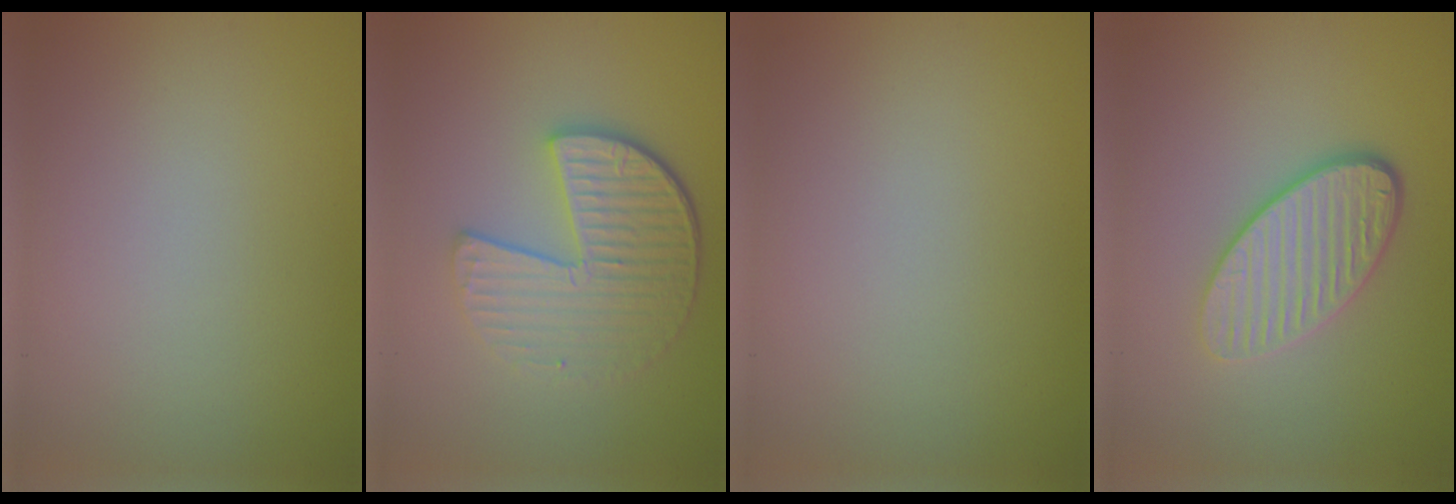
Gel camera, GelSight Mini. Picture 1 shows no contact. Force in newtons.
{"total": 5.6, "press": 4.2, "slide": 3.8}
{"total": 0.0}
{"total": 4.5, "press": 3.6, "slide": 2.8}